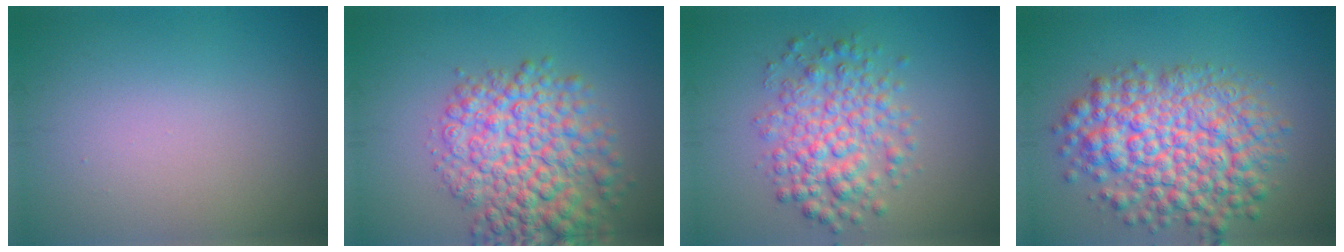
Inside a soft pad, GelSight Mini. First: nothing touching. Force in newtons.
{"total": 8.1, "press": 8.1, "slide": 0.2}
{"total": 5.1, "press": 5.1, "slide": 0.1}
{"total": 9.3, "press": 9.3, "slide": 0.3}